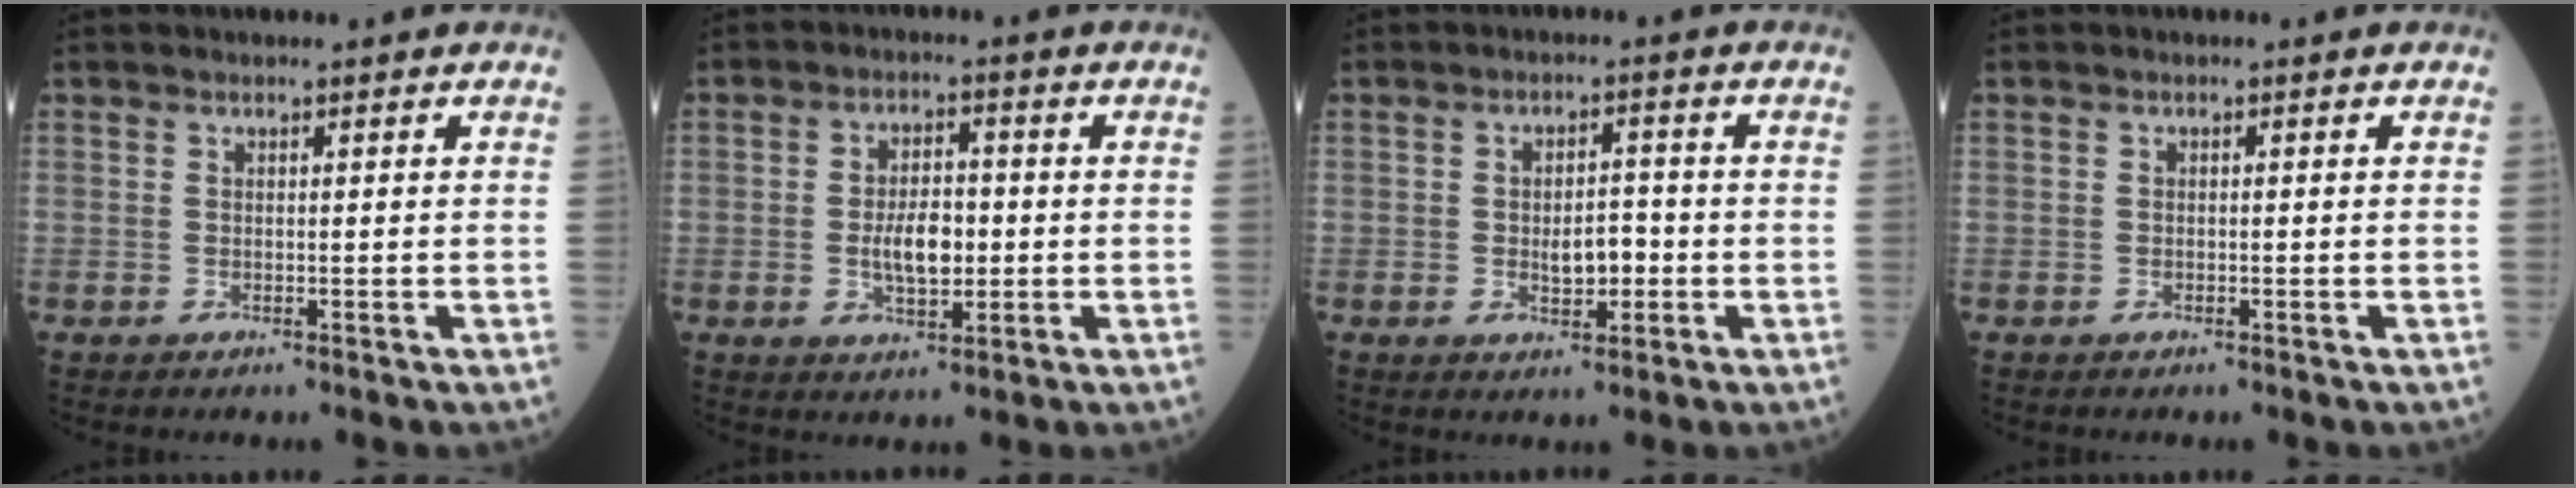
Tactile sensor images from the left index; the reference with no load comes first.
{"total": 5.9, "force": [-0.8, 2.8, 5.2], "torque": [-0.096, 0.000, -0.013]}
{"total": 4.2, "force": [-1.0, 2.1, 3.5], "torque": [-0.053, 0.001, -0.014]}
{"total": 0.0}